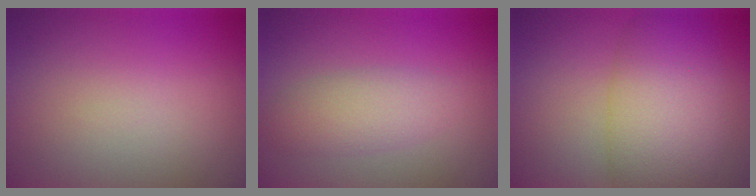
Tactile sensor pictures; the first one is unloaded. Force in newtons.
{"total": 2.9, "press": 2.9, "slide": 0.1}
{"total": 8.1, "press": 8.1, "slide": 0.3}